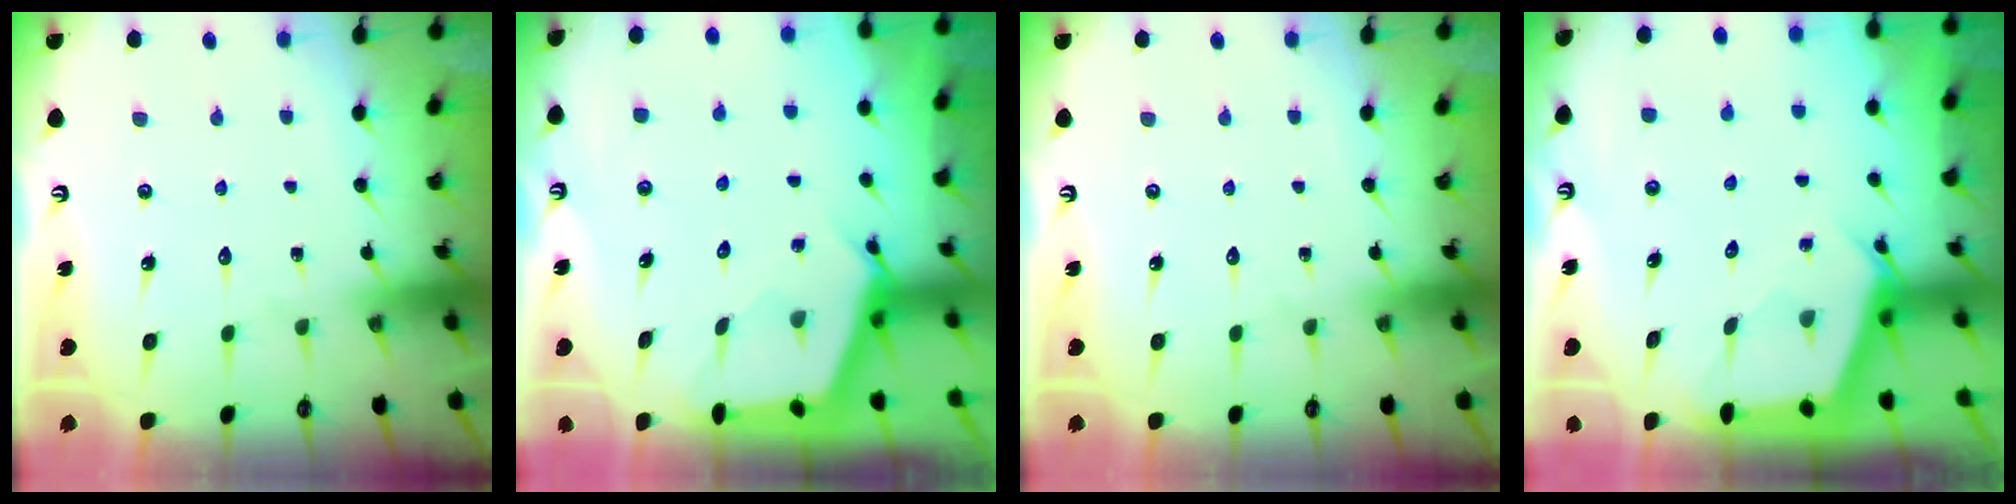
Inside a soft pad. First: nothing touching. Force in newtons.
{"total": 2.8, "press": 2.8, "slide": 0.3}
{"total": 0.0}
{"total": 2.9, "press": 2.9, "slide": 0.3}